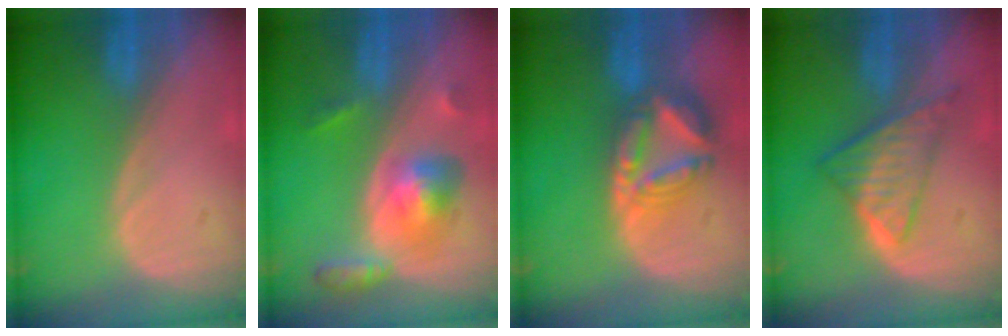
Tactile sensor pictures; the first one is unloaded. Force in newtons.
{"total": 6.5, "press": 6.5, "slide": 0.4}
{"total": 8.3, "press": 7.1, "slide": 4.2}
{"total": 7.2, "press": 6.3, "slide": 3.6}